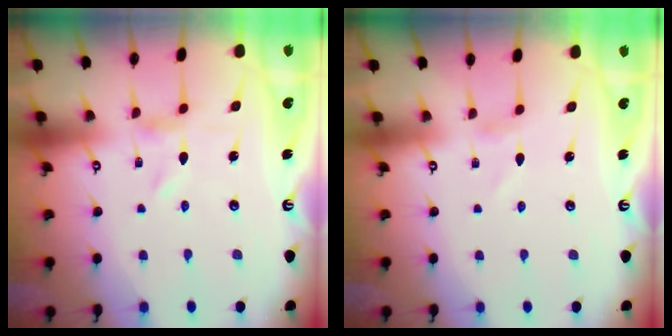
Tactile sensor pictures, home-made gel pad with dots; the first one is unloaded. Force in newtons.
{"total": 1.0, "press": 1.0, "slide": 0.1}